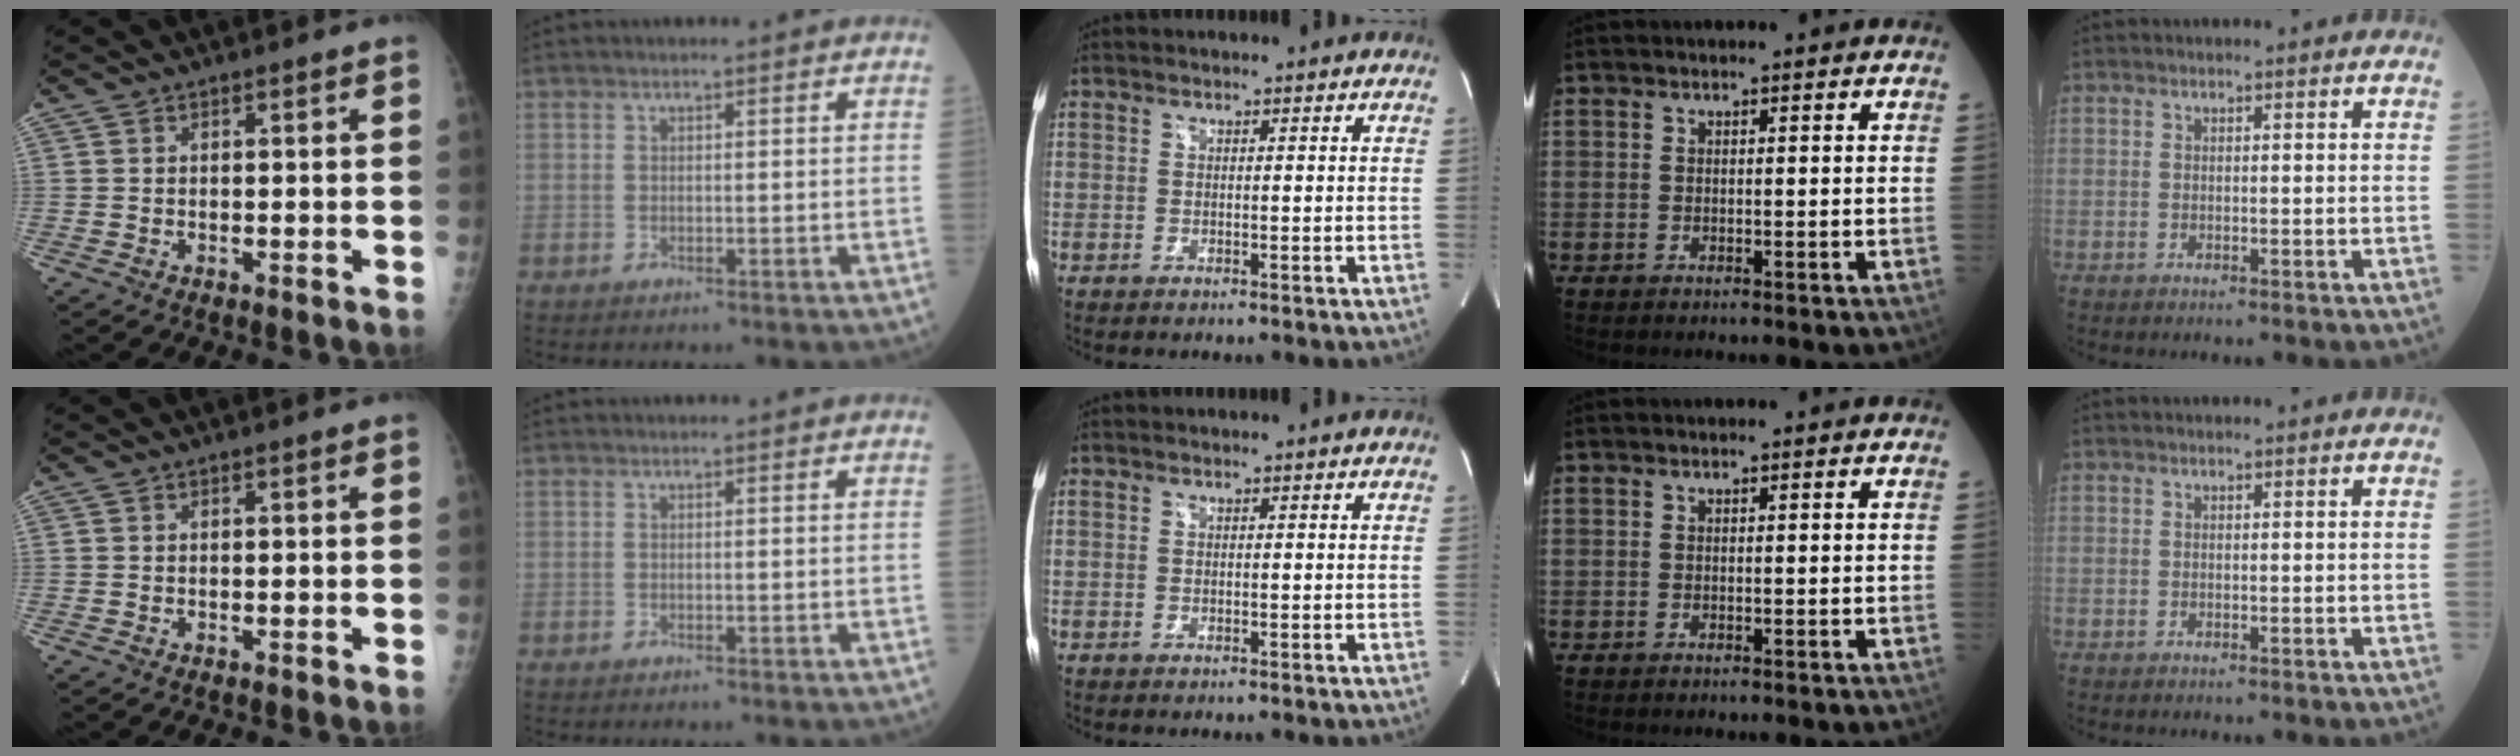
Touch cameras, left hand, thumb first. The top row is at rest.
{}